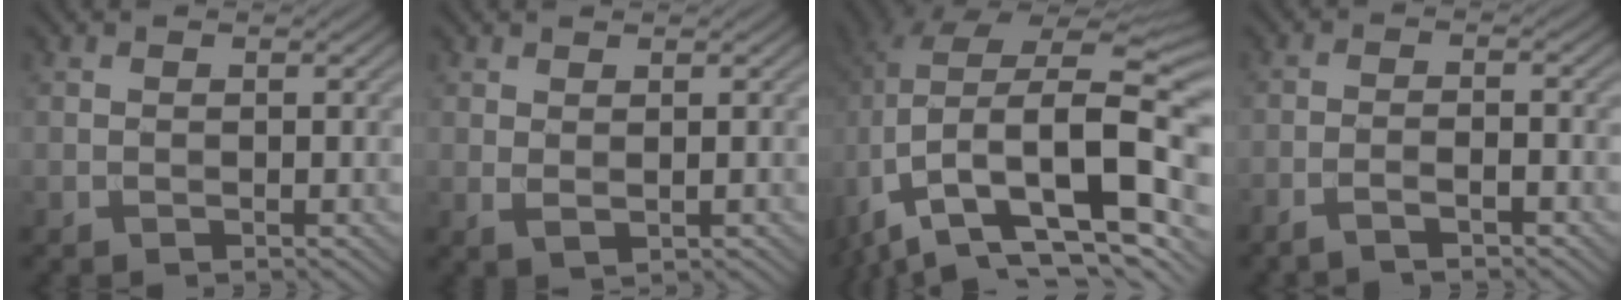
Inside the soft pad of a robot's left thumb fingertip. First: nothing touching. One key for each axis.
{"total": 1.4, "fx": 0.6, "fy": 0.4, "fz": 1.1, "tx": -0.027, "ty": -0.001, "tz": 0.015}
{"total": 17.3, "fx": -5.5, "fy": 8.1, "fz": 14.2, "tx": -0.282, "ty": -0.014, "tz": -0.090}
{"total": 3.1, "fx": -2.3, "fy": 0.4, "fz": 2.0, "tx": -0.036, "ty": 0.005, "tz": -0.050}